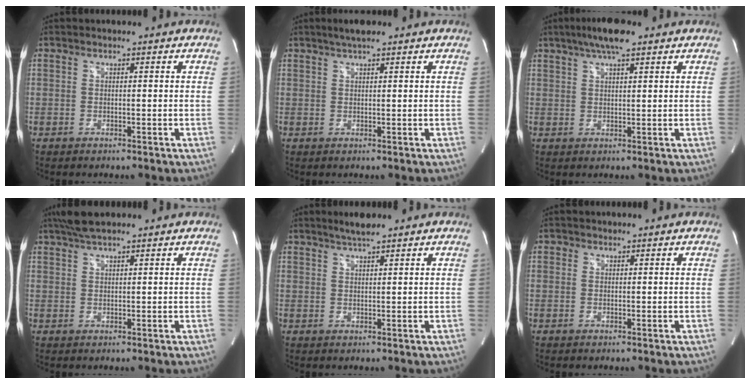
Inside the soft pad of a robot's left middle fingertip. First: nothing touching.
{"total": 3.0, "force": [2.3, 0.6, 1.9], "torque": [-0.041, 0.013, 0.041]}
{"total": 6.4, "force": [4.4, 1.0, 4.5], "torque": [-0.085, 0.019, 0.074]}
{"total": 5.1, "force": [4.2, 0.8, 2.8], "torque": [-0.056, 0.025, 0.079]}
{"total": 3.2, "force": [2.7, 0.3, 1.7], "torque": [-0.038, 0.006, 0.051]}
{"total": 0.6, "force": [0.4, 0.5, 0.0], "torque": [0.003, 0.000, 0.006]}